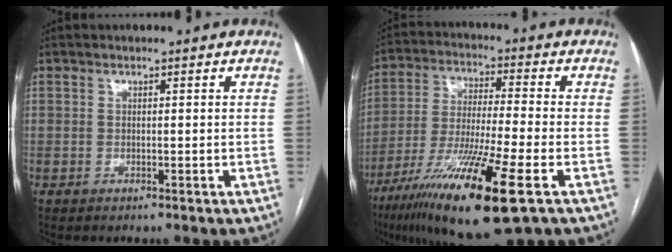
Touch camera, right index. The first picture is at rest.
{"total": 18.0, "force": [-9.2, 0.6, 15.5], "torque": [-0.292, -0.046, -0.163]}